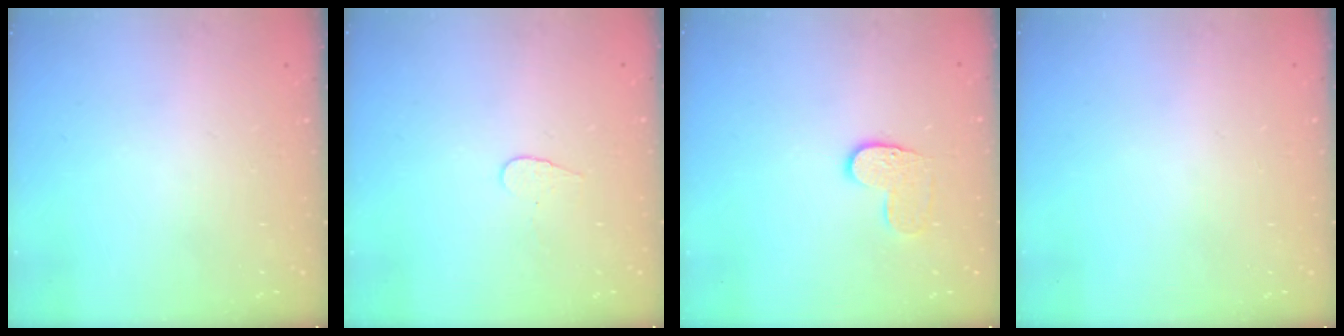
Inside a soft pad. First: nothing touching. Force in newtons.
{"total": 3.6, "press": 3.6, "slide": 0.3}
{"total": 6.4, "press": 6.4, "slide": 0.4}
{"total": 0.6, "press": 0.6, "slide": 0.2}